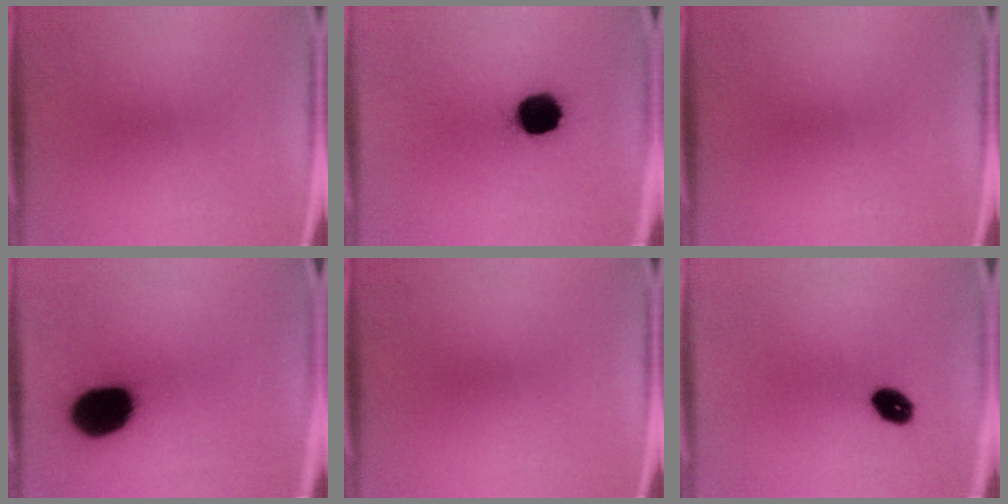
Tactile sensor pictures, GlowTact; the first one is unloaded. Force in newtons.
{"total": 12.8}
{"total": 0.0}
{"total": 18.2}
{"total": 0.0}
{"total": 5.3}